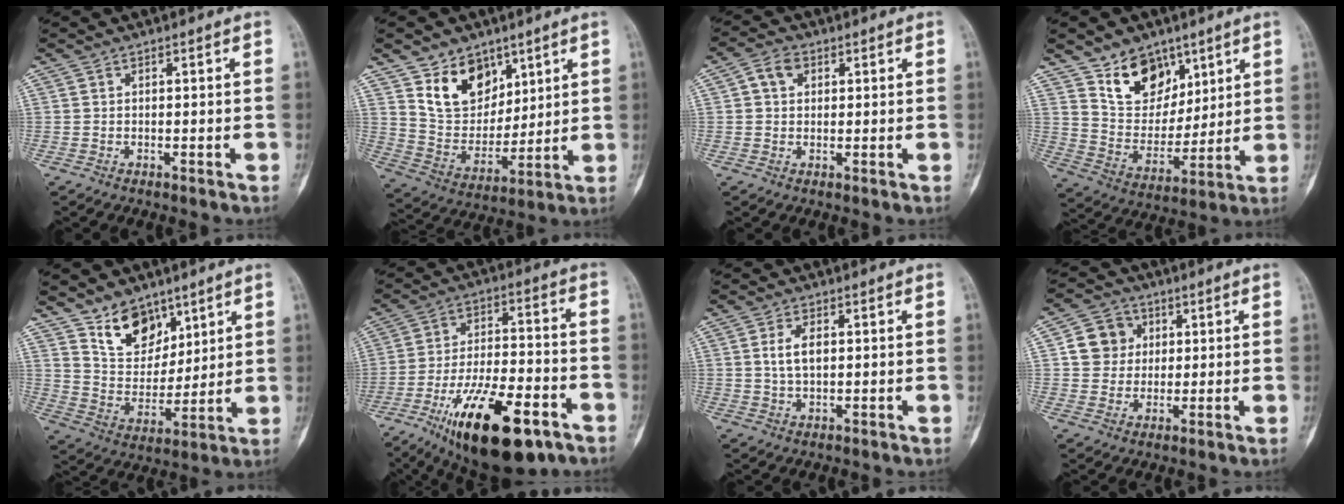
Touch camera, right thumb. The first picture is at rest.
{"total": 12.7, "force": [7.5, 8.6, 5.6], "torque": [-0.058, -0.053, 0.146]}
{"total": 4.0, "force": [1.2, 3.1, 2.3], "torque": [-0.031, 0.007, 0.020]}
{"total": 12.9, "force": [8.1, 8.5, 5.2], "torque": [-0.048, -0.055, 0.154]}
{"total": 11.6, "force": [7.8, 7.1, 4.8], "torque": [-0.045, -0.058, 0.150]}
{"total": 22.3, "force": [-11.9, 8.6, 16.8], "torque": [-0.275, 0.051, -0.188]}
{"total": 4.3, "force": [0.7, 2.3, 3.6], "torque": [-0.067, 0.002, 0.014]}
{"total": 7.7, "force": [1.6, 7.0, 2.6], "torque": [-0.011, 0.001, 0.022]}